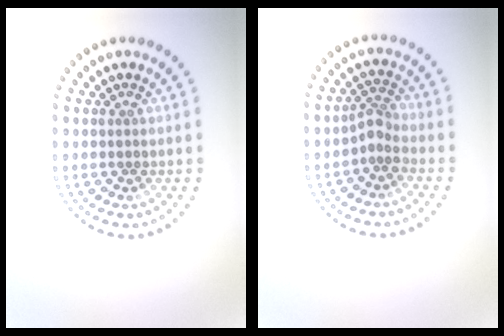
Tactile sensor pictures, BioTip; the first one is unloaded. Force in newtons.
{"total": 1.9, "press": 1.4, "slide": 1.2}